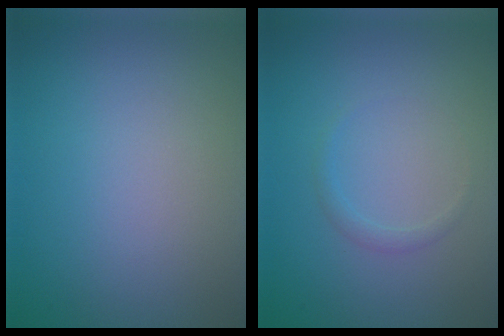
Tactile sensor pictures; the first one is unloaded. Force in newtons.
{"total": 0.8, "press": 0.8, "slide": 0.1}